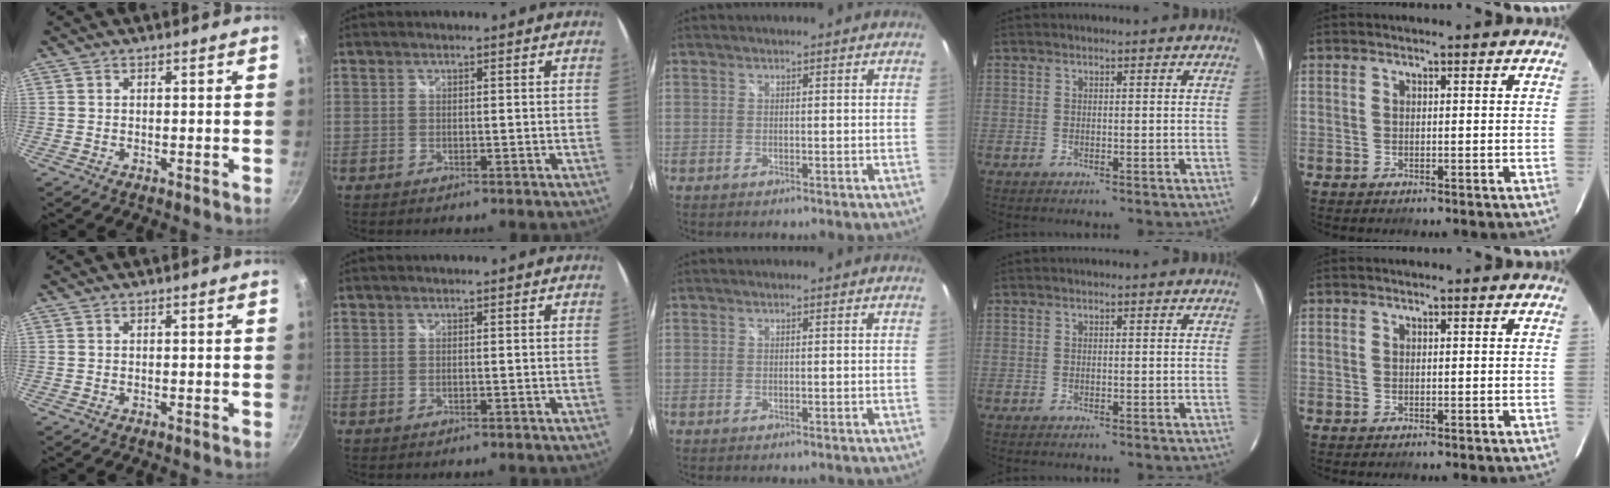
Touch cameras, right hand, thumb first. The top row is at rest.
{}